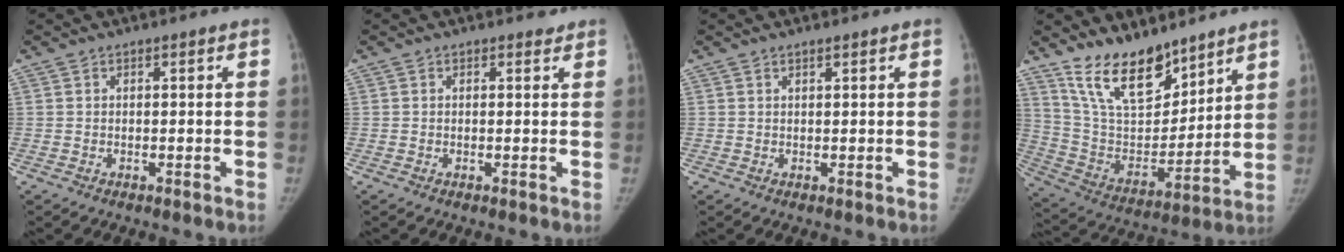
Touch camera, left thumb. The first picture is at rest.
{"total": 0.8, "force": [0.7, 0.4, 0.0], "torque": [0.002, -0.006, 0.006]}
{"total": 0.9, "force": [0.7, 0.1, 0.5], "torque": [-0.007, -0.004, 0.013]}
{"total": 17.1, "force": [12.9, 7.4, 8.5], "torque": [-0.106, -0.077, 0.247]}